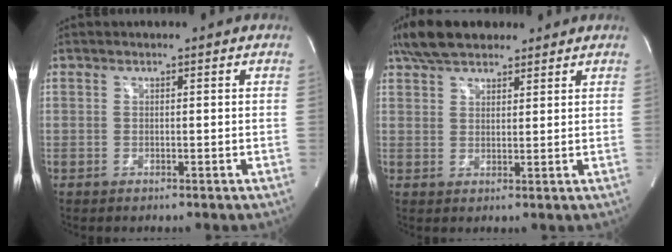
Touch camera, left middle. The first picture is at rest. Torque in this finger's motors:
{"motor_torque": [0.72, -0.57, 0.01, 0.04]}